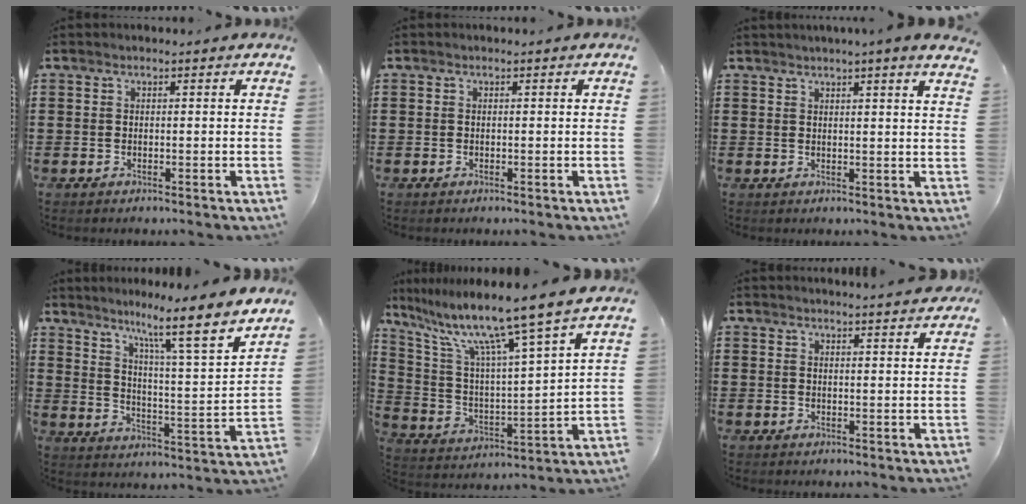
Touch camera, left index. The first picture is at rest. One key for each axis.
{"total": 0.0}
{"total": 2.6, "fx": 2.2, "fy": -0.8, "fz": 1.0, "tx": -0.023, "ty": -0.008, "tz": 0.041}
{"total": 8.9, "fx": 6.9, "fy": -0.6, "fz": 5.5, "tx": -0.111, "ty": -0.060, "tz": 0.100}
{"total": 11.2, "fx": 8.9, "fy": -0.9, "fz": 6.8, "tx": -0.168, "ty": -0.062, "tz": 0.139}
{"total": 2.4, "fx": 2.4, "fy": -0.1, "fz": 0.1, "tx": -0.001, "ty": -0.013, "tz": 0.042}